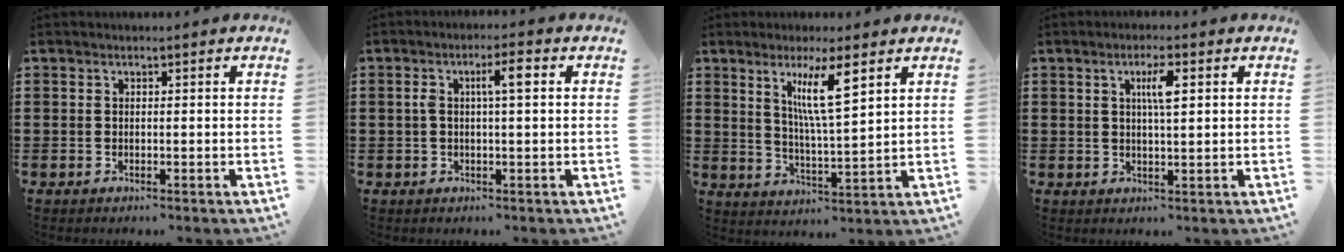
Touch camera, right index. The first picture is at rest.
{"total": 4.1, "force": [0.7, 0.9, 3.9], "torque": [-0.068, 0.005, 0.006]}
{"total": 7.9, "force": [3.6, 1.3, 6.9], "torque": [-0.136, 0.000, 0.058]}
{"total": 3.9, "force": [1.2, 0.8, 3.7], "torque": [-0.068, 0.006, 0.014]}